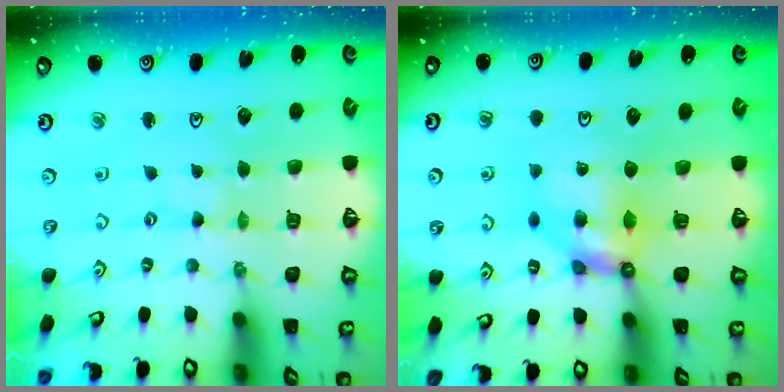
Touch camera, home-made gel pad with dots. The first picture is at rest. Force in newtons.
{"total": 7.3, "press": 7.2, "slide": 0.6}